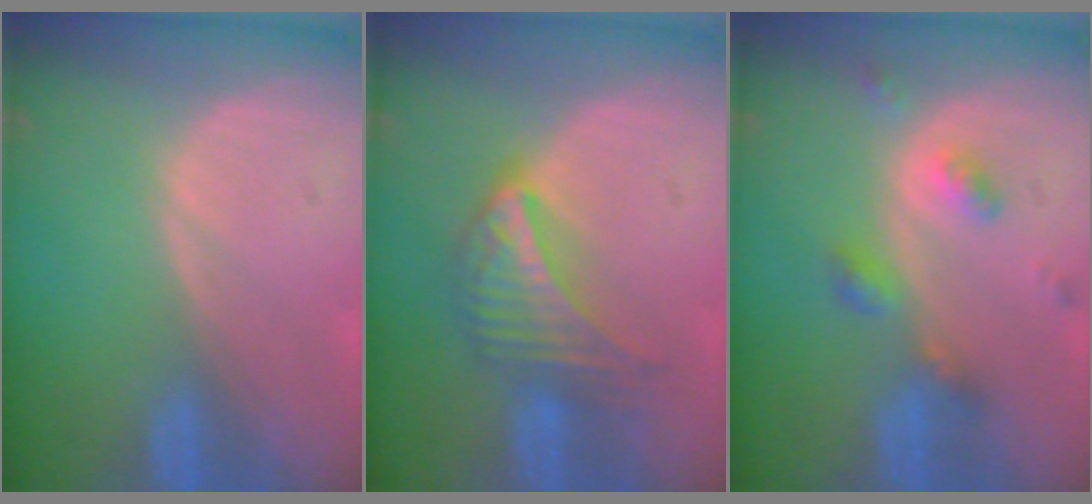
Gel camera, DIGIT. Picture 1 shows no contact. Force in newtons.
{"total": 7.5, "press": 6.6, "slide": 3.6}
{"total": 4.9, "press": 4.3, "slide": 2.3}